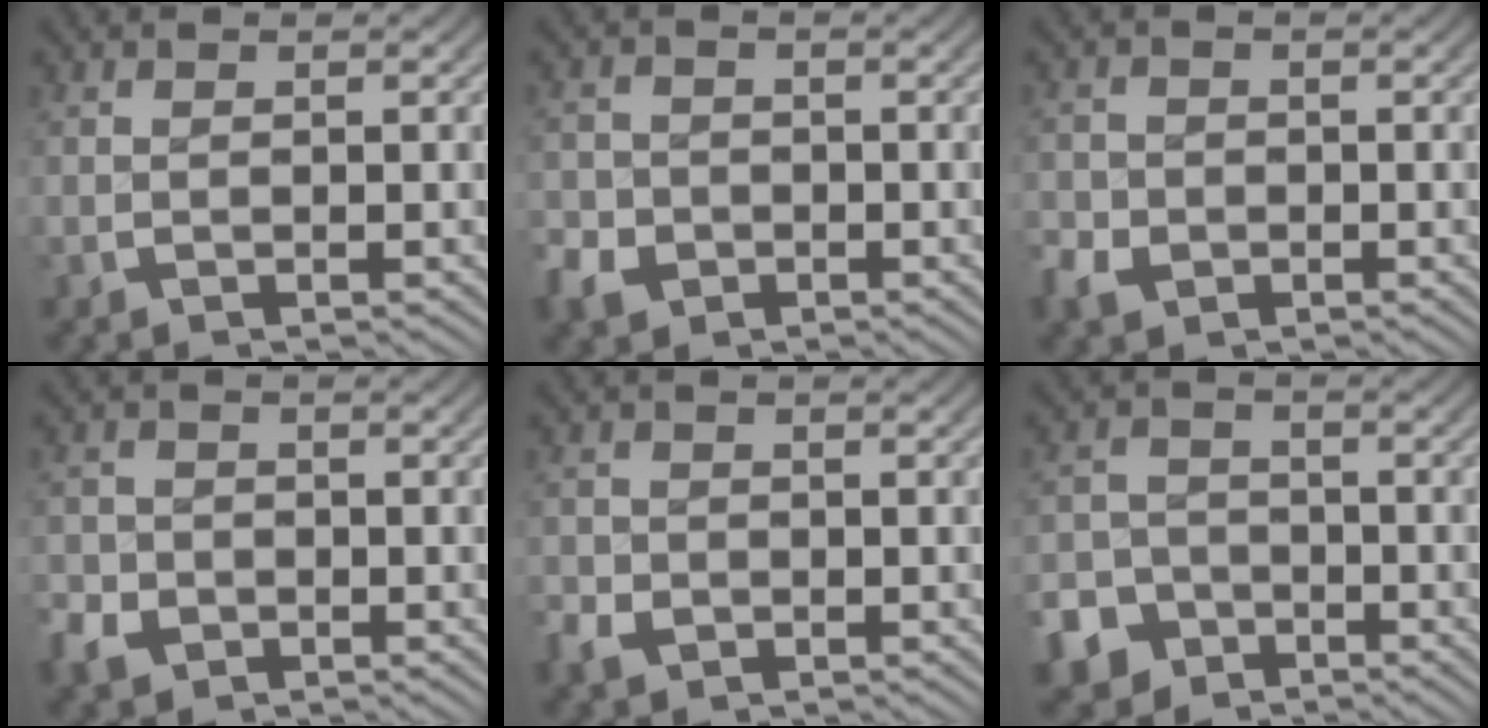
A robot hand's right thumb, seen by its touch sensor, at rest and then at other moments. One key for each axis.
{"total": 3.9, "fx": -2.3, "fy": 3.1, "fz": 0.7, "tx": -0.012, "ty": -0.017, "tz": -0.039}
{"total": 2.9, "fx": -1.7, "fy": 2.4, "fz": 0.4, "tx": -0.007, "ty": -0.010, "tz": -0.032}
{"total": 3.4, "fx": -2.0, "fy": 2.7, "fz": 0.5, "tx": -0.008, "ty": -0.012, "tz": -0.037}
{"total": 2.3, "fx": -1.4, "fy": 1.8, "fz": 0.2, "tx": -0.005, "ty": -0.009, "tz": -0.027}
{"total": 7.6, "fx": -4.9, "fy": 5.6, "fz": 1.4, "tx": -0.018, "ty": -0.034, "tz": -0.087}